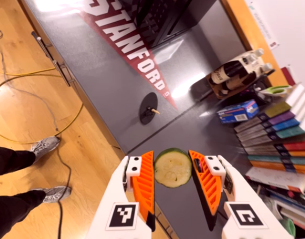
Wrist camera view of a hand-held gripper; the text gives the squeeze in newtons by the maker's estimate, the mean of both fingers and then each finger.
{"total": 8.3, "left": 8.8, "right": 7.7}